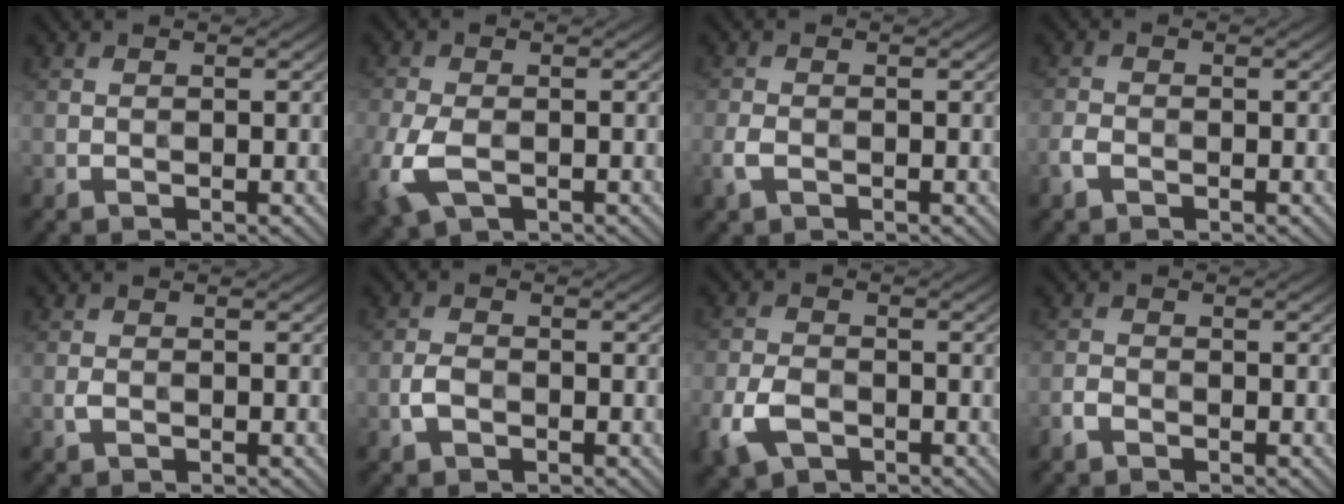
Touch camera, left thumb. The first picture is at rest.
{"total": 7.0, "force": [-2.5, 4.0, 5.1], "torque": [-0.139, -0.016, -0.053]}
{"total": 2.3, "force": [-1.0, 1.4, 1.5], "torque": [-0.040, -0.004, -0.023]}
{"total": 1.9, "force": [-1.2, 1.2, 1.1], "torque": [-0.026, -0.001, -0.028]}
{"total": 0.9, "force": [-0.3, 0.6, 0.6], "torque": [-0.015, 0.000, -0.007]}
{"total": 2.3, "force": [-0.9, 1.5, 1.5], "torque": [-0.036, 0.002, -0.023]}
{"total": 5.9, "force": [-2.8, 3.6, 3.6], "torque": [-0.088, -0.009, -0.062]}
{"total": 1.7, "force": [-1.1, 1.0, 0.8], "torque": [-0.015, 0.000, -0.027]}